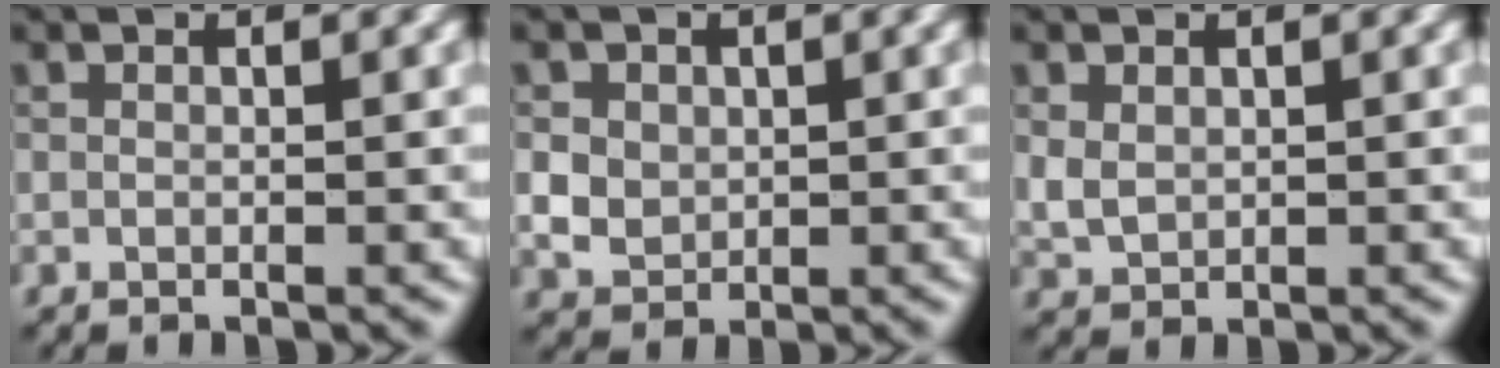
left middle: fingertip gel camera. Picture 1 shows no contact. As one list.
[{"total": 3.5, "force": [0.8, 3.0, 1.6], "torque": [-0.034, 0.009, 0.015]}, {"total": 1.6, "force": [0.4, 1.2, 1.0], "torque": [-0.025, -0.001, 0.012]}]